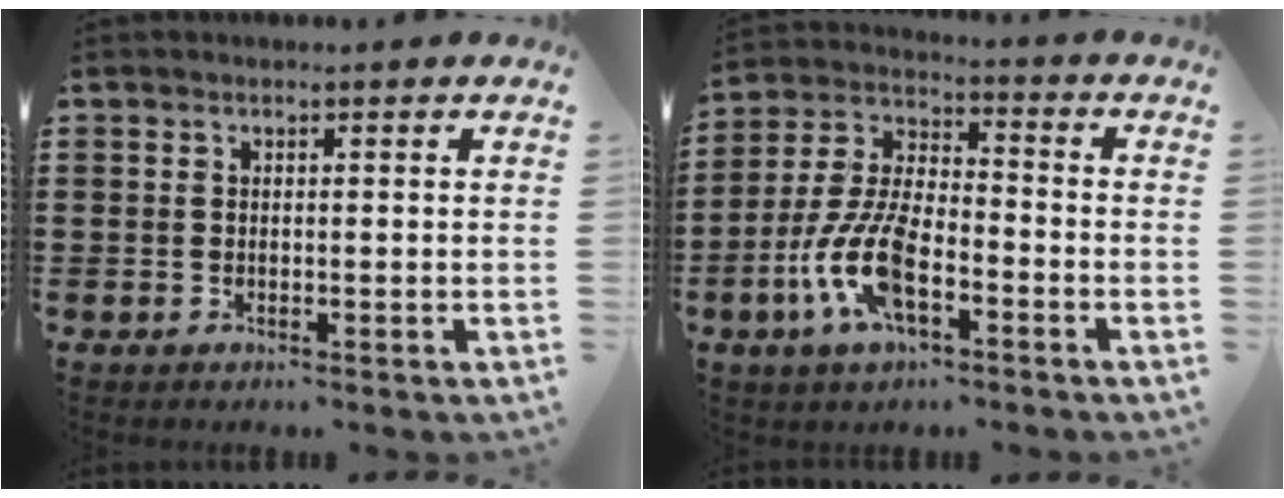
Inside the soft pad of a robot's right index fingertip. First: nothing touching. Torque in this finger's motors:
{"motor_torque": [2.14, 0.00, 1.05, 0.21]}